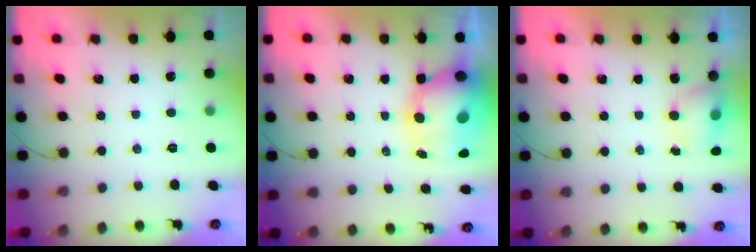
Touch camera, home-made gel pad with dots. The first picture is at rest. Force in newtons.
{"total": 12.3, "press": 11.9, "slide": 3.2}
{"total": 4.6, "press": 4.5, "slide": 0.4}